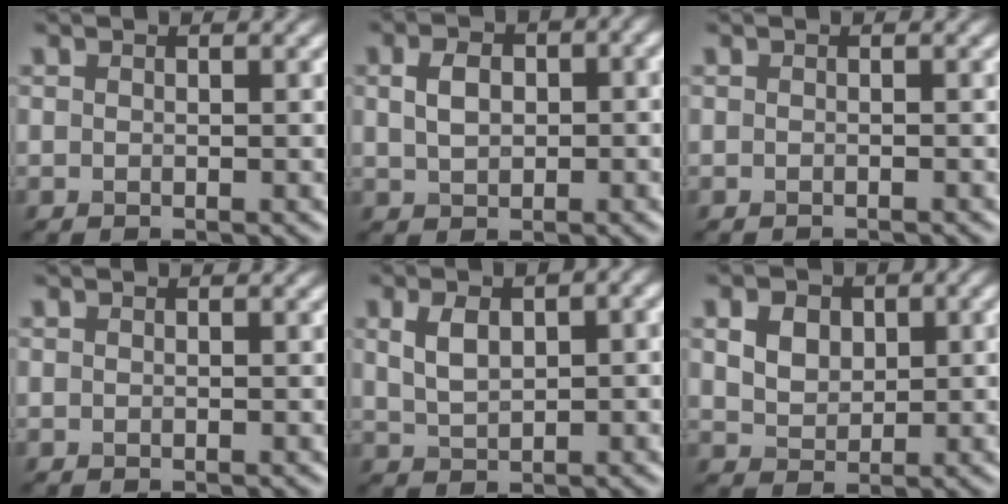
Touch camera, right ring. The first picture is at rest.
{"total": 4.4, "force": [0.6, 2.9, 3.2], "torque": [-0.067, 0.012, 0.019]}
{"total": 0.9, "force": [-0.9, 0.0, 0.2], "torque": [0.001, -0.003, -0.014]}
{"total": 0.0}
{"total": 5.1, "force": [1.4, 2.4, 4.2], "torque": [-0.078, 0.006, 0.030]}
{"total": 3.3, "force": [1.0, 2.5, 2.0], "torque": [-0.035, -0.001, 0.013]}